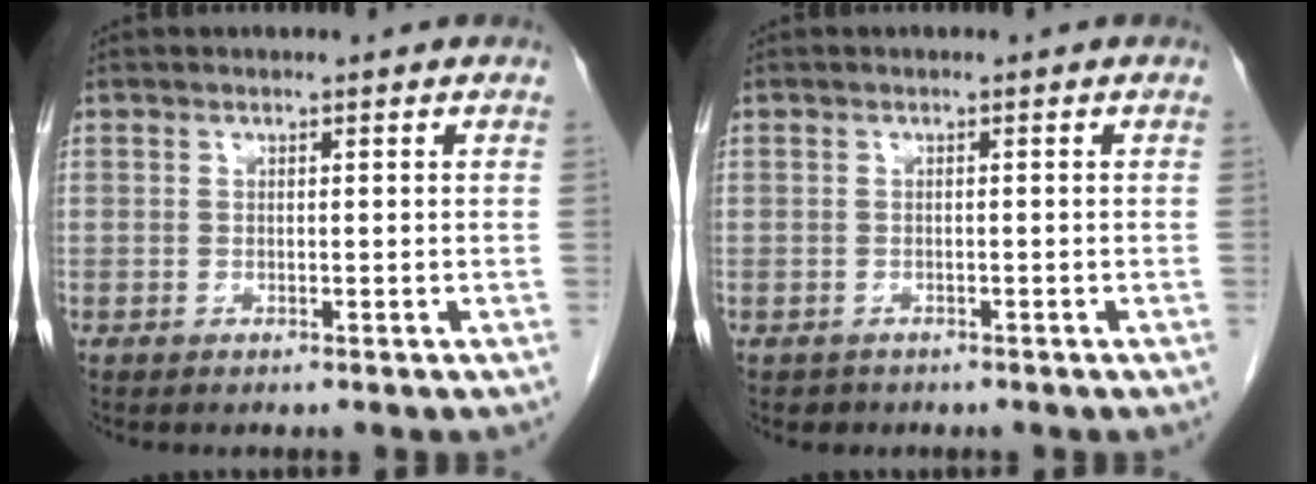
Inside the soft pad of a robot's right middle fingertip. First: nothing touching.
{"total": 1.2, "force": [-0.9, 0.8, 0.0], "torque": [-0.011, 0.001, -0.012]}